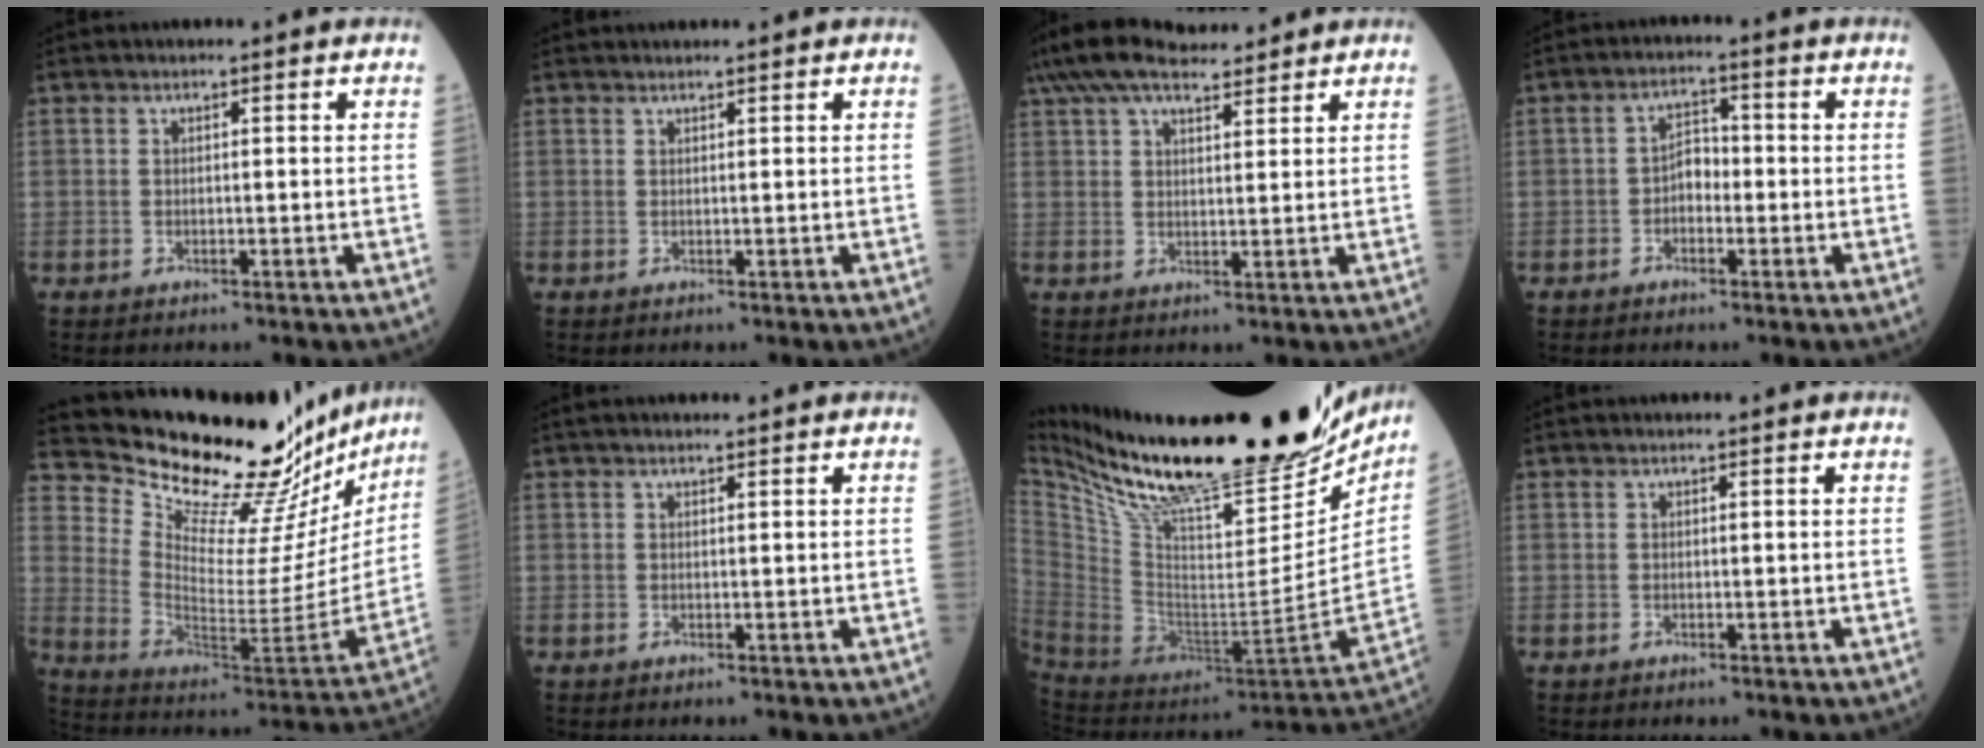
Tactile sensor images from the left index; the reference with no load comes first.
{"total": 1.3, "force": [1.3, 0.1, 0.2], "torque": [-0.004, 0.008, 0.020]}
{"total": 11.7, "force": [10.0, 2.9, 5.4], "torque": [-0.107, 0.042, 0.169]}
{"total": 3.2, "force": [-1.1, 2.0, 2.3], "torque": [-0.034, 0.008, -0.027]}
{"total": 28.8, "force": [26.3, 6.8, 9.6], "torque": [-0.159, -0.097, 0.356]}
{"total": 1.5, "force": [1.2, 0.3, 0.8], "torque": [-0.011, 0.016, 0.016]}
{"total": 34.9, "force": [26.5, 7.8, 21.4], "torque": [-0.362, -0.043, 0.406]}
{"total": 0.0}